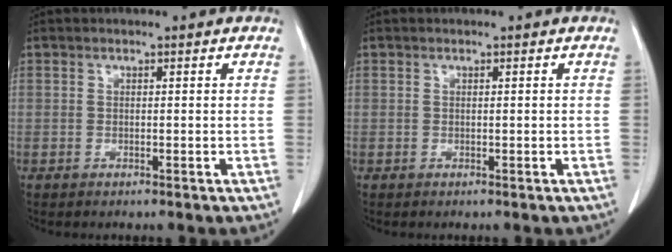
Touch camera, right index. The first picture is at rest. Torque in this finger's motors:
{"motor_torque": [-0.17, -0.10, -0.58, -0.08]}